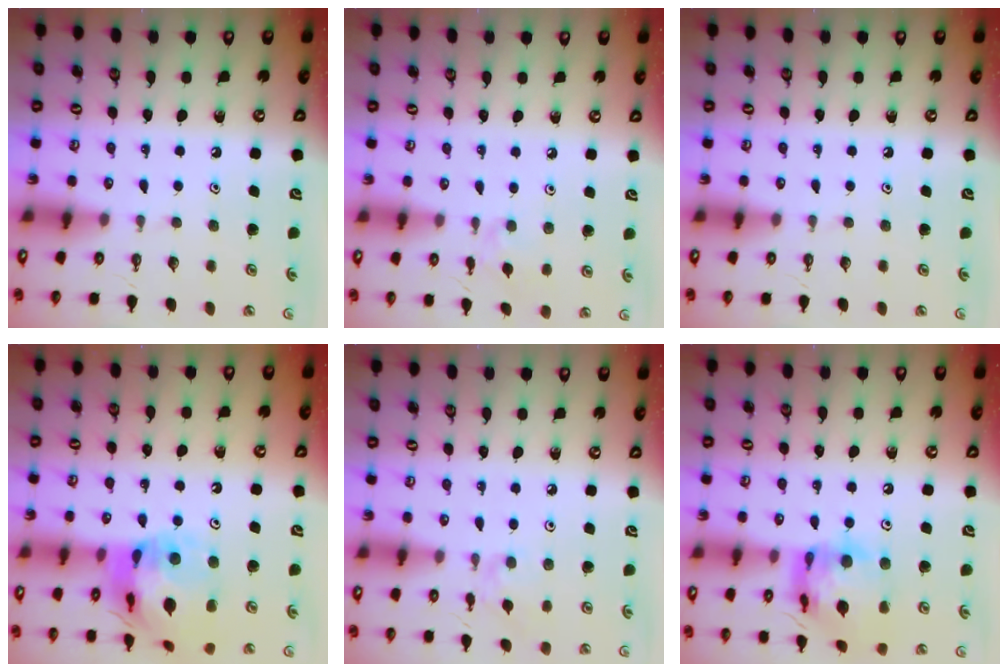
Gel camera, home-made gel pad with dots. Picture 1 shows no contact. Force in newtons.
{"total": 2.6, "press": 2.6, "slide": 0.4}
{"total": 0.0}
{"total": 18.5, "press": 18.4, "slide": 2.1}
{"total": 3.0, "press": 2.9, "slide": 0.6}
{"total": 16.6, "press": 16.5, "slide": 1.6}